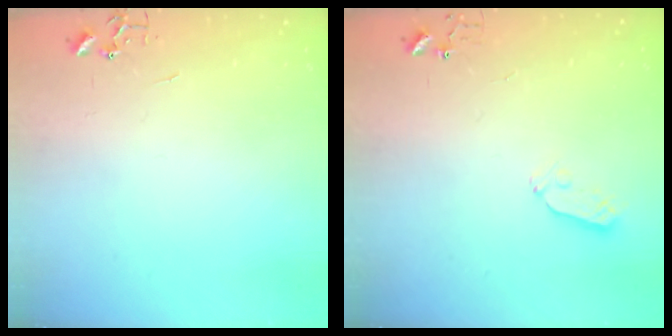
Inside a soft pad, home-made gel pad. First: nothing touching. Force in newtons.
{"total": 3.9, "press": 3.8, "slide": 0.6}